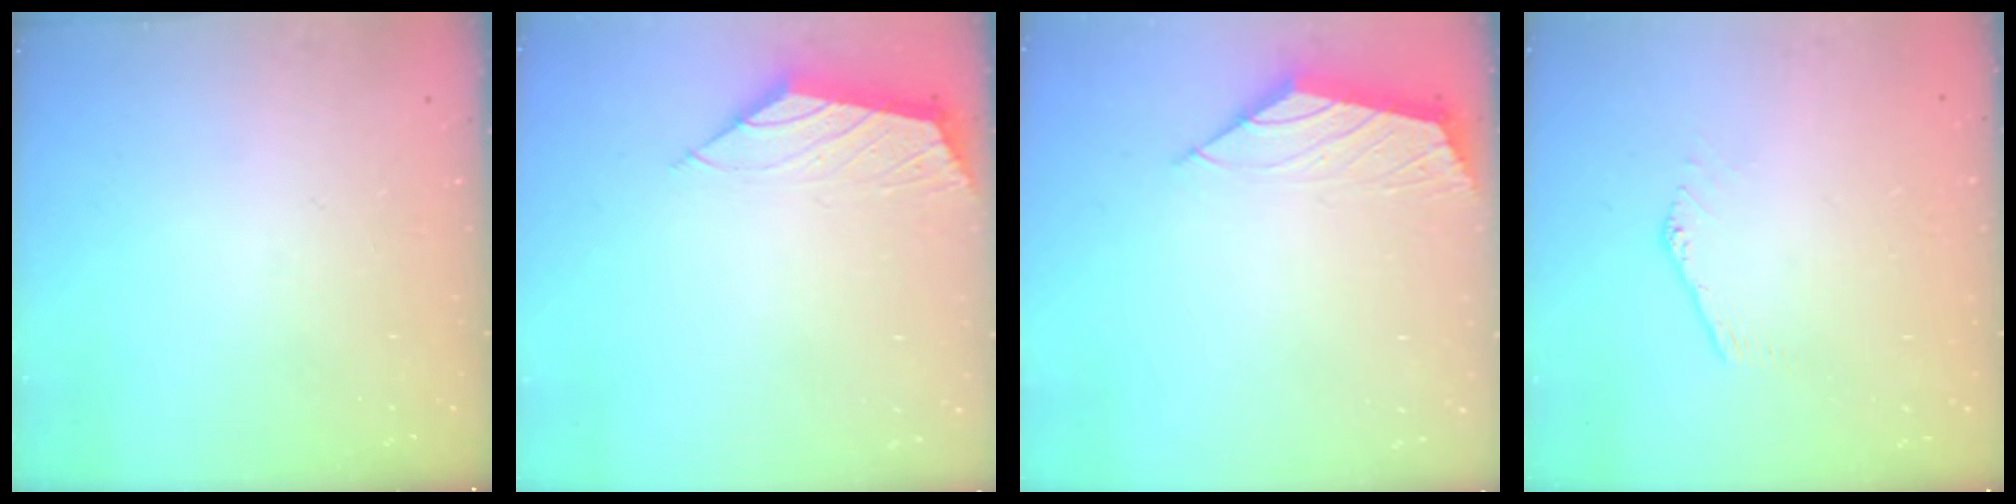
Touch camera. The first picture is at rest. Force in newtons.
{"total": 1.6, "press": 1.5, "slide": 0.5}
{"total": 2.2, "press": 2.1, "slide": 0.5}
{"total": 1.6, "press": 1.6, "slide": 0.0}